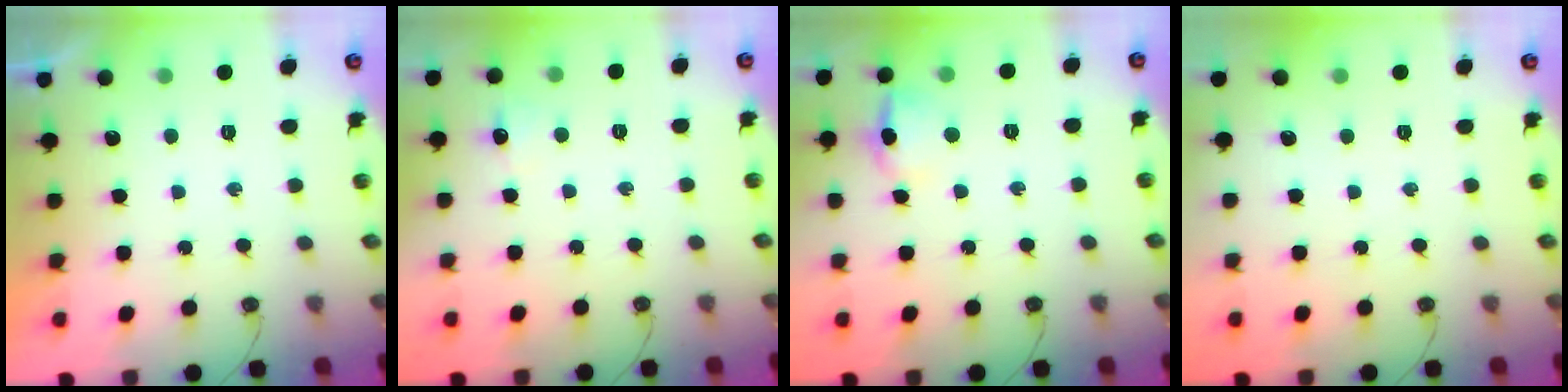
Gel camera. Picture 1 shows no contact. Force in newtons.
{"total": 5.6, "press": 5.4, "slide": 1.4}
{"total": 9.3, "press": 9.2, "slide": 1.4}
{"total": 0.0}